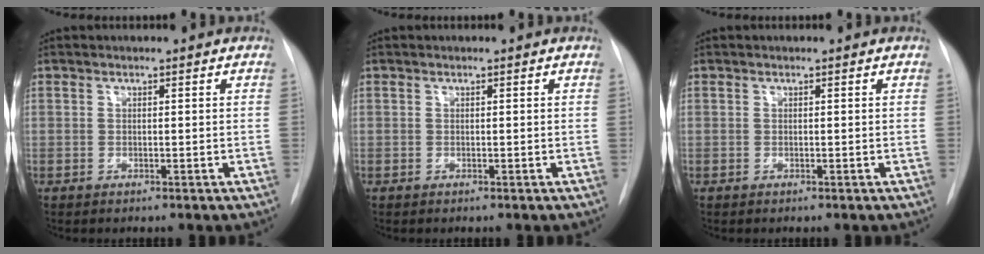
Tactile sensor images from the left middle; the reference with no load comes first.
{"total": 0.0}
{"total": 0.0}